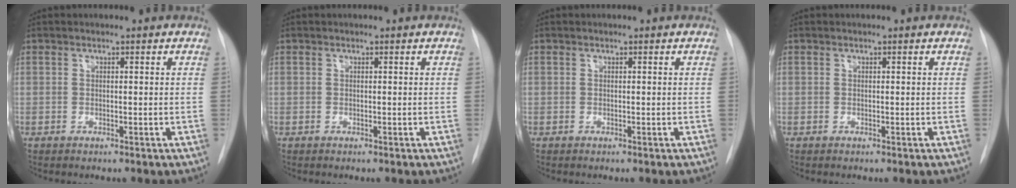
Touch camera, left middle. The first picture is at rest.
{"total": 0.0}
{"total": 0.0}
{"total": 0.0}